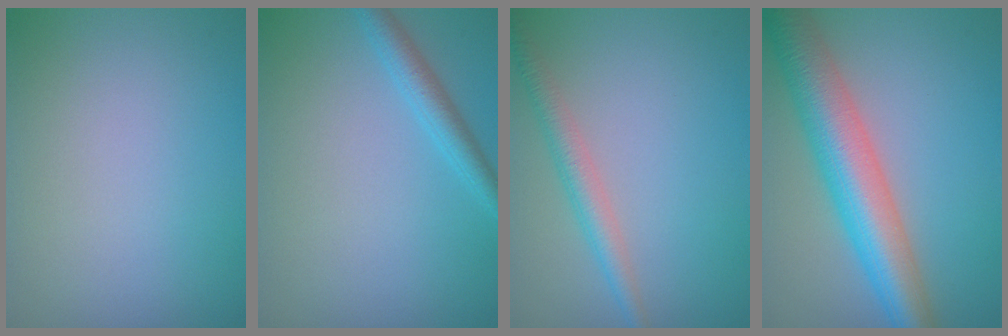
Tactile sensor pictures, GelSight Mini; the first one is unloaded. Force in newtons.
{"total": 2.4, "press": 2.4, "slide": 0.1}
{"total": 2.8, "press": 2.8, "slide": 0.1}
{"total": 8.4, "press": 8.4, "slide": 0.1}